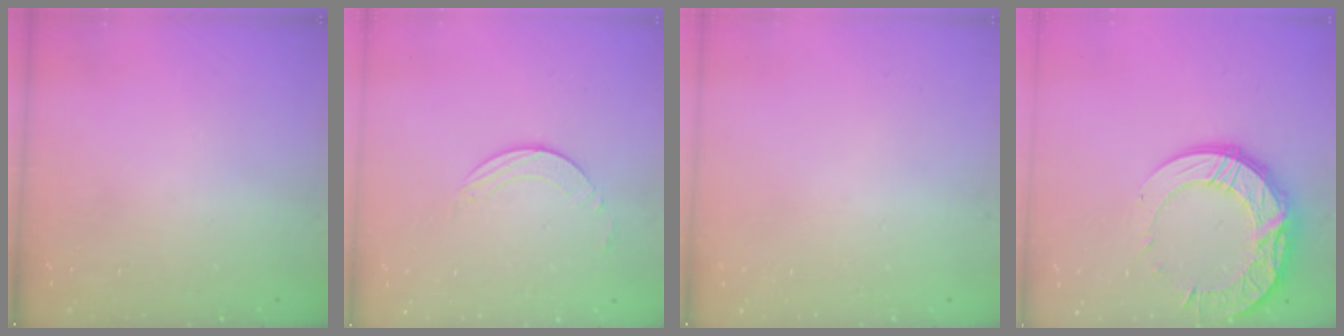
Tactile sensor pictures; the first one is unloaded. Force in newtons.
{"total": 2.8, "press": 2.8, "slide": 0.2}
{"total": 0.0}
{"total": 18.7, "press": 18.7, "slide": 1.4}